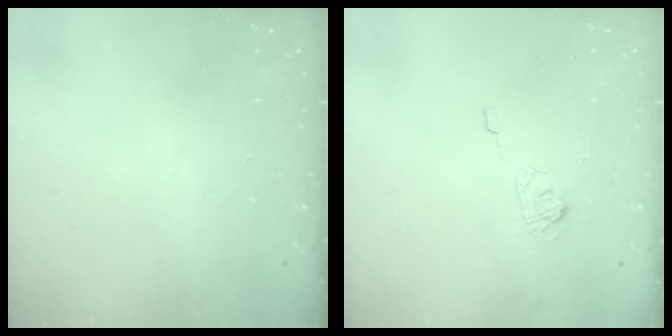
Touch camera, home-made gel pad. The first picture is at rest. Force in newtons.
{"total": 3.1, "press": 2.6, "slide": 1.7}